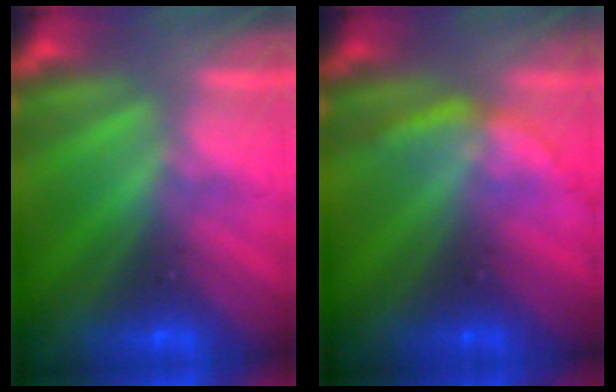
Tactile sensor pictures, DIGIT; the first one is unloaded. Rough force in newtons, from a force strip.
{"total": 2.1}